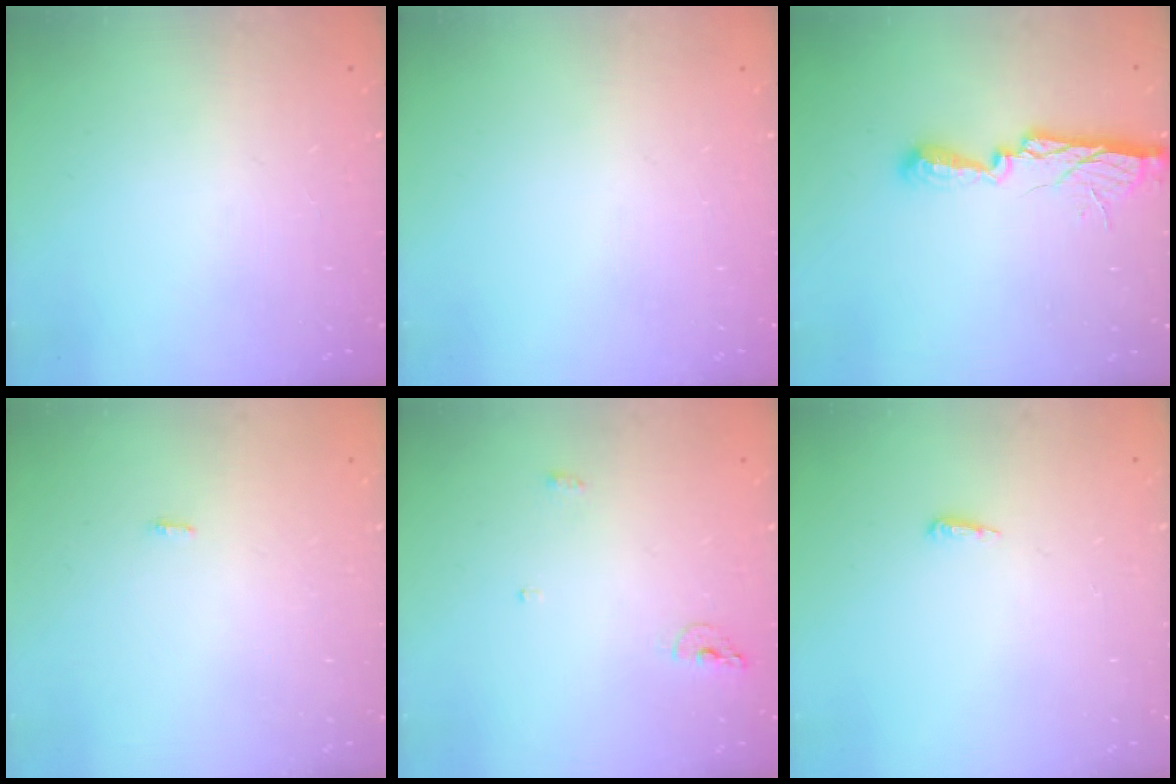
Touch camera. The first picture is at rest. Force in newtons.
{"total": 0.0}
{"total": 10.1, "press": 10.1, "slide": 0.7}
{"total": 2.8, "press": 1.8, "slide": 2.2}
{"total": 5.6, "press": 5.5, "slide": 0.9}
{"total": 4.1, "press": 4.0, "slide": 0.8}